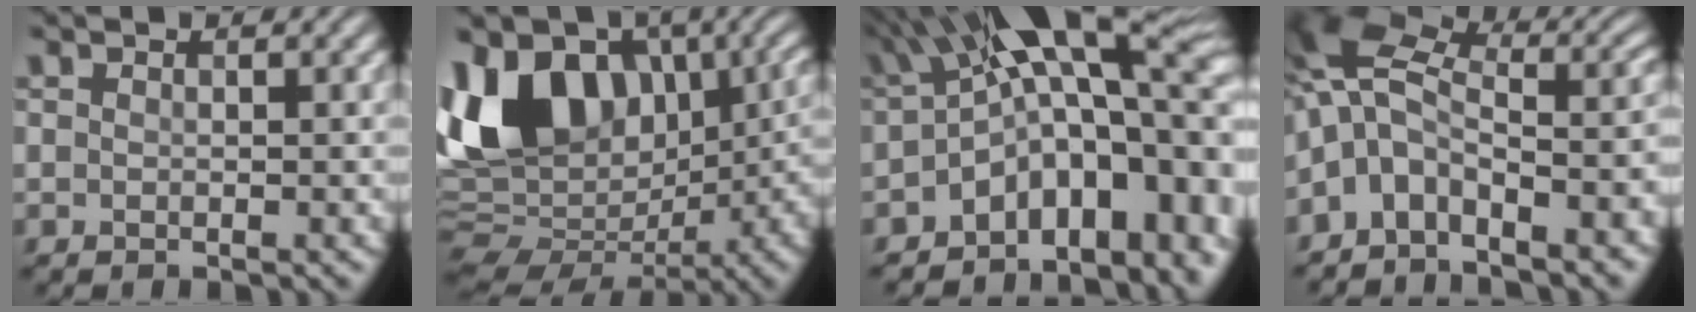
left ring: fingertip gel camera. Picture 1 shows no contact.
{"total": 15.2, "force": [1.9, 10.3, 11.0], "torque": [-0.181, 0.007, 0.051]}
{"total": 14.3, "force": [-1.5, 6.5, 12.7], "torque": [-0.164, 0.020, -0.020]}
{"total": 8.8, "force": [-3.9, 4.9, 6.2], "torque": [-0.104, 0.014, -0.083]}